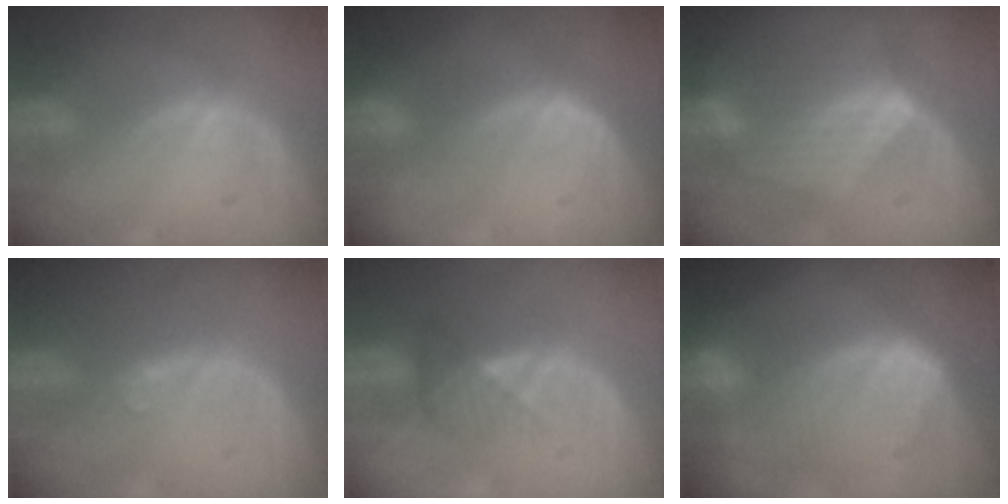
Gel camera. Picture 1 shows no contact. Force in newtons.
{"total": 2.3, "press": 1.6, "slide": 1.6}
{"total": 7.0, "press": 6.5, "slide": 2.7}
{"total": 1.3, "press": 1.1, "slide": 0.7}
{"total": 3.3, "press": 3.1, "slide": 1.1}
{"total": 10.6, "press": 9.1, "slide": 5.3}